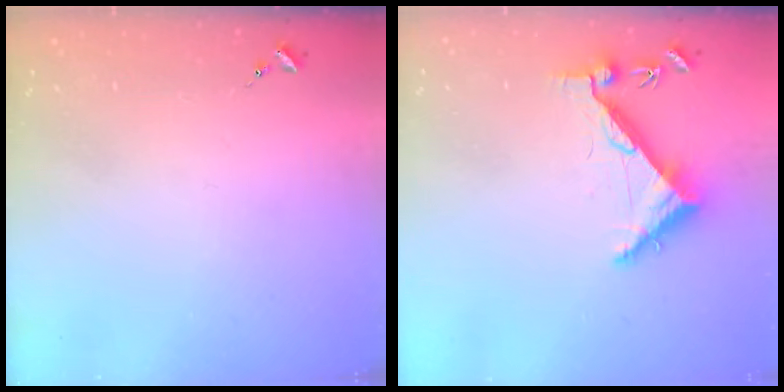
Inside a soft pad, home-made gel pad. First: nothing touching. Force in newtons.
{"total": 6.3, "press": 6.2, "slide": 0.7}